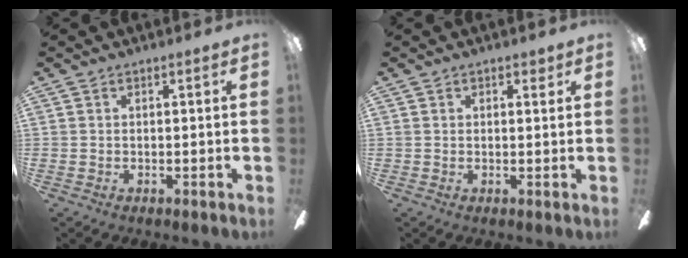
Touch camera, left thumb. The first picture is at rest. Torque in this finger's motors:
{"motor_torque": [0.11, -0.20, 0.10, 0.04, -0.06]}